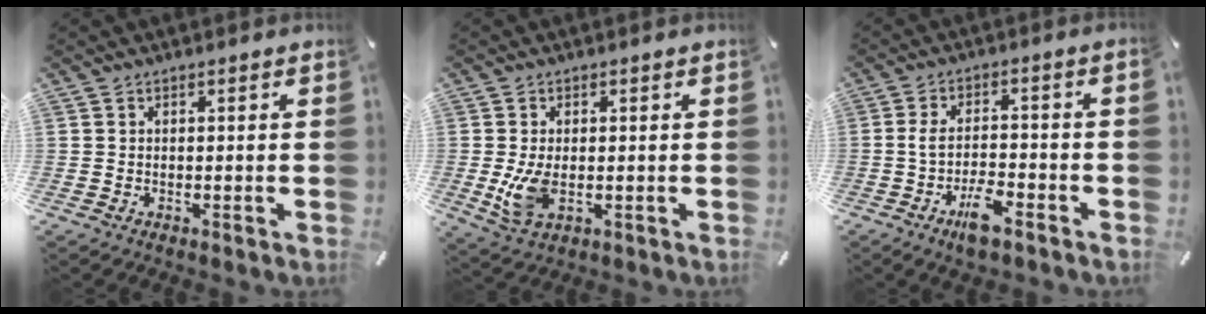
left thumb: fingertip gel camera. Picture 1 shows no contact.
{"total": 6.8, "force": [-0.6, 3.9, 5.5], "torque": [-0.126, -0.010, -0.014]}
{"total": 8.4, "force": [-4.0, 2.1, 7.1], "torque": [-0.145, 0.005, -0.075]}